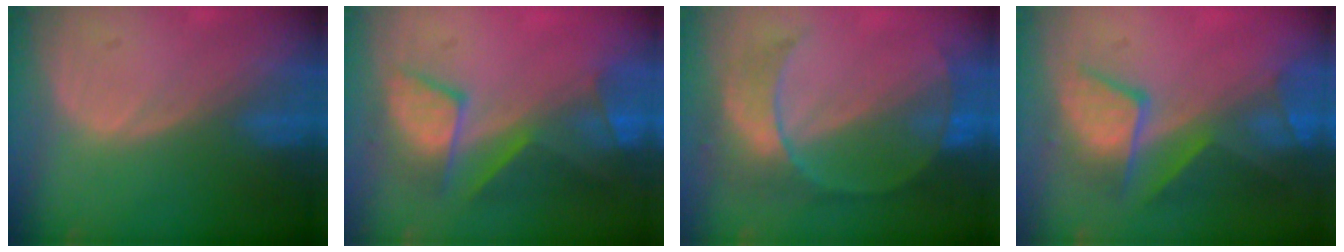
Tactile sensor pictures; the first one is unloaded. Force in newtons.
{"total": 8.8, "press": 8.2, "slide": 3.0}
{"total": 7.3, "press": 7.2, "slide": 0.9}
{"total": 9.8, "press": 8.5, "slide": 5.0}